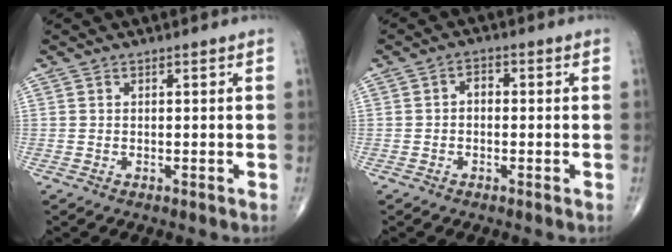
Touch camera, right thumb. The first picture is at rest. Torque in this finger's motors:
{"motor_torque": [-0.15, -0.09, 0.33, 0.03, 0.06]}